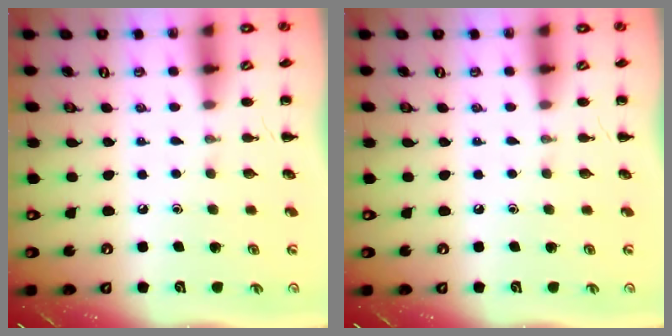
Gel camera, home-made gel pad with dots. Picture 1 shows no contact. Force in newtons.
{"total": 0.0}